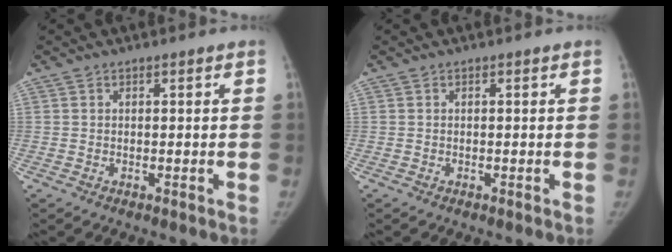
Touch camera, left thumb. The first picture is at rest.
{"total": 0.0}